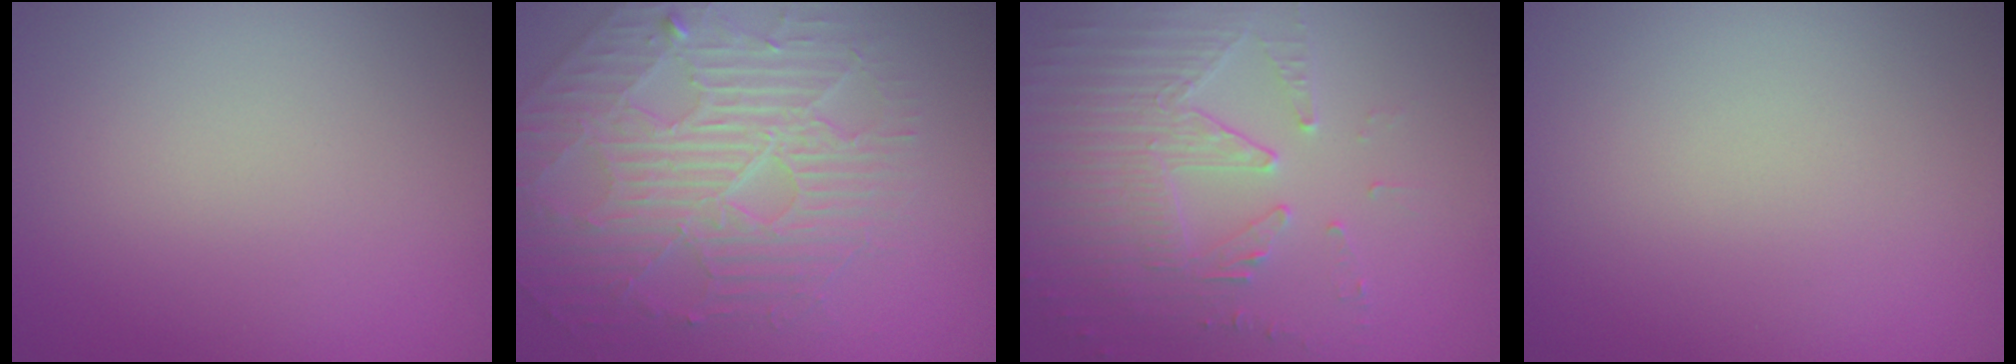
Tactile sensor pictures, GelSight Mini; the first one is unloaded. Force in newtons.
{"total": 4.7, "press": 4.6, "slide": 0.6}
{"total": 4.2, "press": 3.6, "slide": 2.3}
{"total": 0.0}